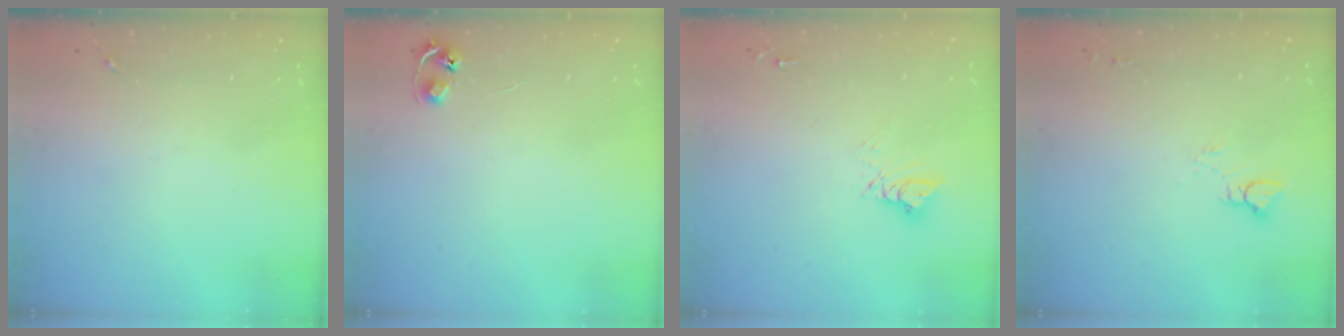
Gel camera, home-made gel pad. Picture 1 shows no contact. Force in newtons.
{"total": 4.8, "press": 4.7, "slide": 0.5}
{"total": 7.3, "press": 7.3, "slide": 0.7}
{"total": 5.3, "press": 5.3, "slide": 0.5}